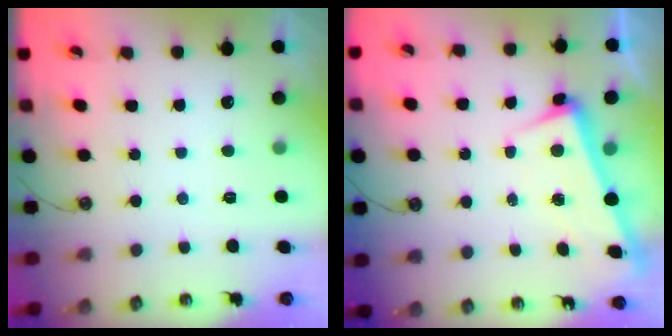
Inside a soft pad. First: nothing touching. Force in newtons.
{"total": 3.3, "press": 3.1, "slide": 1.1}